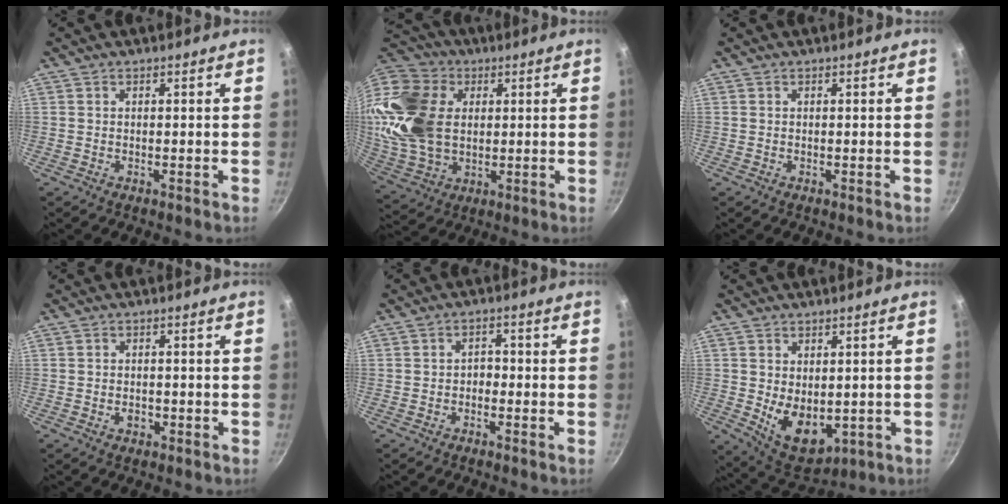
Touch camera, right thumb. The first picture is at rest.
{"total": 21.5, "force": [3.4, 15.5, 14.5], "torque": [-0.286, 0.005, 0.070]}
{"total": 0.0}
{"total": 1.7, "force": [-0.6, 1.3, 1.0], "torque": [-0.010, 0.008, -0.008]}
{"total": 2.1, "force": [-0.9, 1.5, 1.1], "torque": [-0.007, 0.015, -0.019]}
{"total": 9.6, "force": [-0.2, 6.4, 7.1], "torque": [-0.086, -0.022, 0.019]}